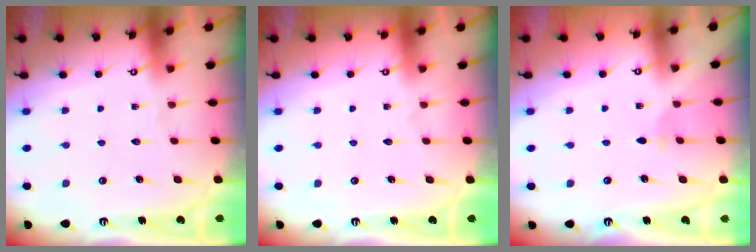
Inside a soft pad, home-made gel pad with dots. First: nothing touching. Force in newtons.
{"total": 0.0}
{"total": 2.2, "press": 2.1, "slide": 0.5}